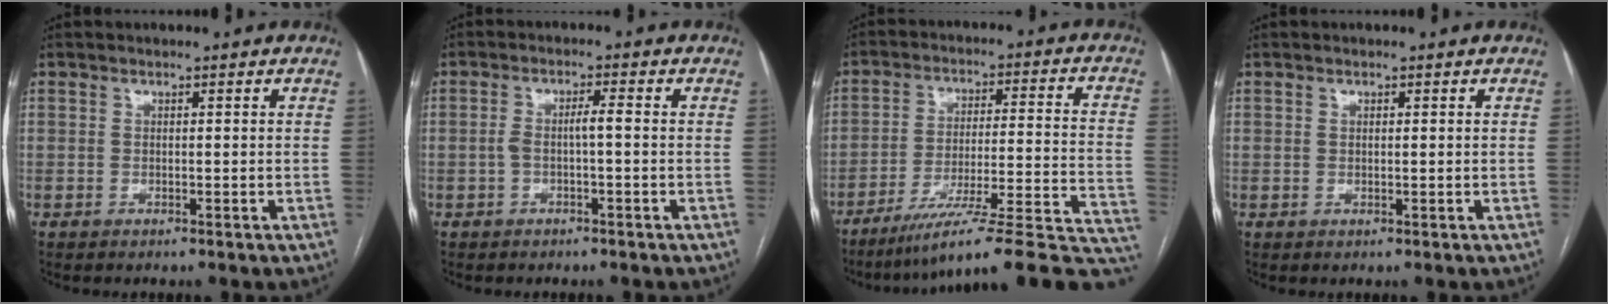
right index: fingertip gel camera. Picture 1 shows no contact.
{"total": 3.0, "force": [-0.7, 0.4, 2.9], "torque": [-0.057, 0.016, -0.008]}
{"total": 24.9, "force": [-20.3, 2.1, 14.2], "torque": [-0.114, 0.016, -0.285]}
{"total": 0.6, "force": [0.2, 0.3, 0.5], "torque": [-0.010, 0.000, 0.003]}